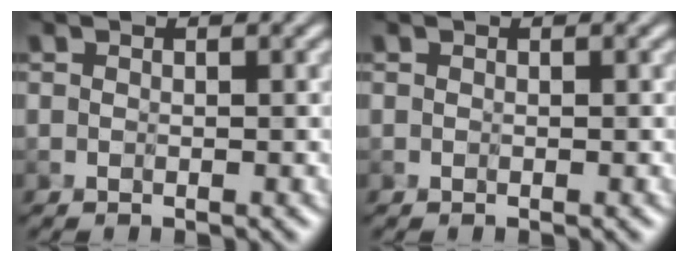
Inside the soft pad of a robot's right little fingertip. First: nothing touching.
{"total": 0.0}